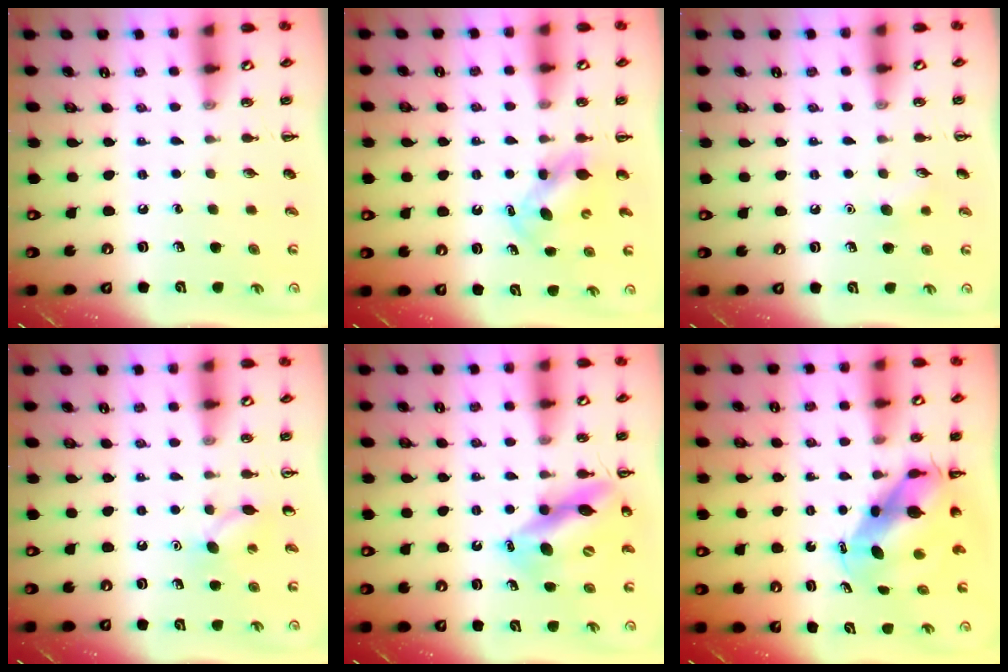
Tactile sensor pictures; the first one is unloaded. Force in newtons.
{"total": 6.1, "press": 6.0, "slide": 0.7}
{"total": 5.6, "press": 5.4, "slide": 1.5}
{"total": 7.2, "press": 6.9, "slide": 2.0}
{"total": 13.8, "press": 13.2, "slide": 4.0}
{"total": 7.5, "press": 7.2, "slide": 2.2}